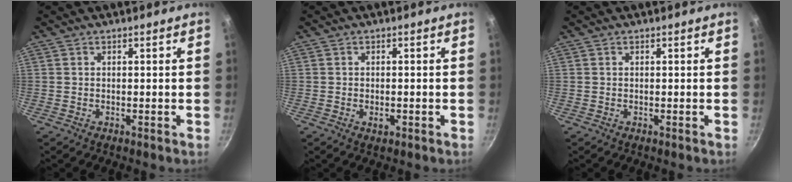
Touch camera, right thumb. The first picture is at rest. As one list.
[{"total": 1.7, "force": [-0.6, 1.1, 1.1], "torque": [-0.016, 0.000, -0.009]}, {"total": 0.0}]